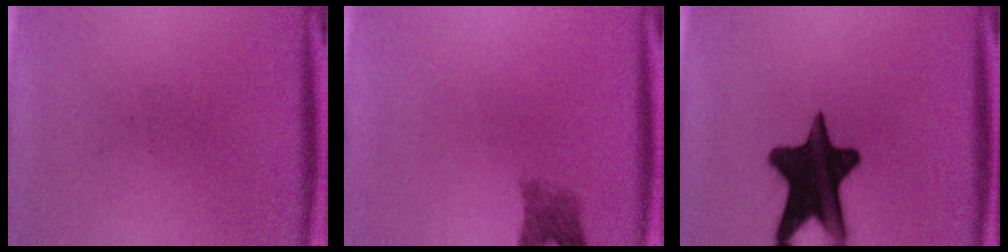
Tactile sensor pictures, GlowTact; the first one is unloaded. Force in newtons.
{"total": 2.7}
{"total": 17.0}